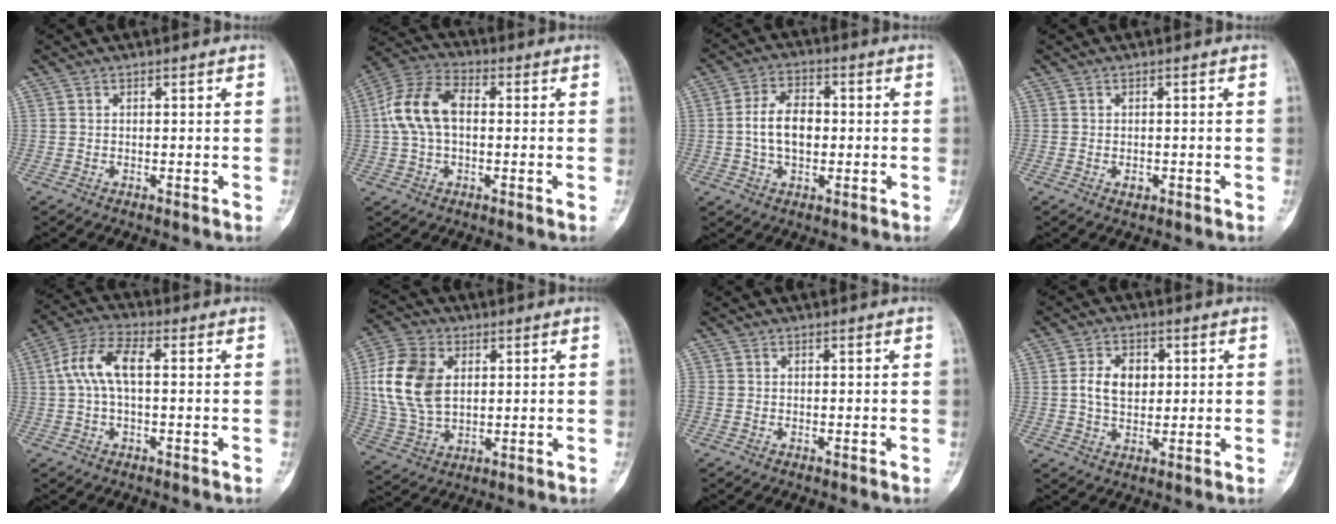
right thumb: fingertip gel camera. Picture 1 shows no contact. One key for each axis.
{"total": 11.1, "fx": 0.7, "fy": 6.8, "fz": 8.8, "tx": -0.182, "ty": 0.031, "tz": 0.007}
{"total": 8.2, "fx": -0.3, "fy": 5.2, "fz": 6.4, "tx": -0.102, "ty": 0.017, "tz": -0.010}
{"total": 0.7, "fx": -0.2, "fy": 0.5, "fz": 0.4, "tx": -0.006, "ty": 0.001, "tz": -0.002}
{"total": 8.6, "fx": 0.9, "fy": 3.8, "fz": 7.6, "tx": -0.167, "ty": 0.031, "tz": 0.012}
{"total": 14.4, "fx": 2.7, "fy": 9.7, "fz": 10.2, "tx": -0.200, "ty": 0.000, "tz": 0.052}
{"total": 0.7, "fx": 0.0, "fy": 0.6, "fz": 0.4, "tx": -0.009, "ty": 0.001, "tz": -0.001}
{"total": 6.9, "fx": 1.0, "fy": 4.8, "fz": 4.9, "tx": -0.069, "ty": 0.001, "tz": 0.016}